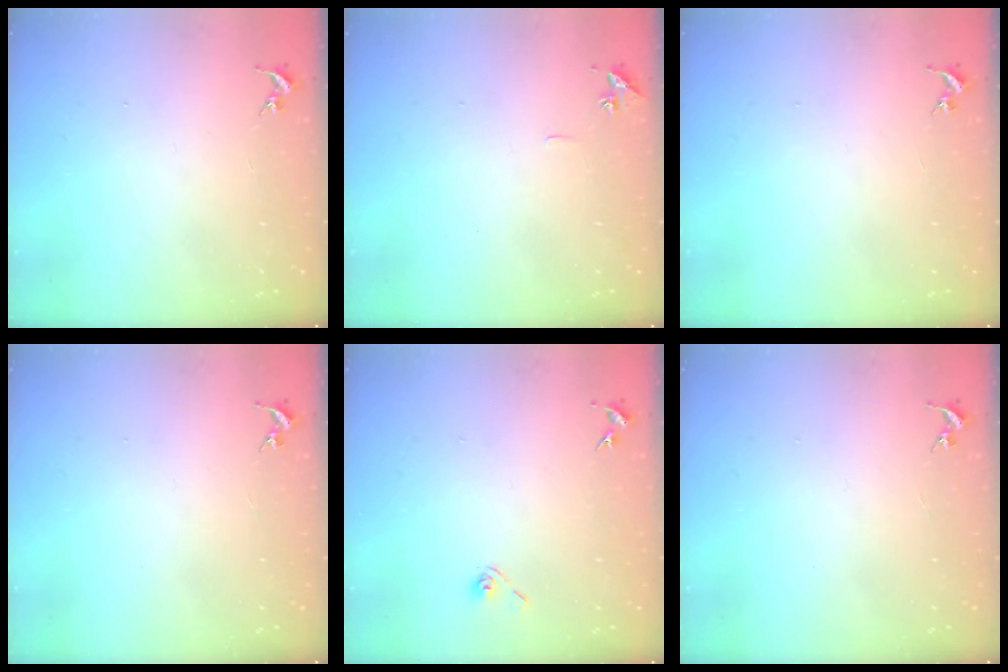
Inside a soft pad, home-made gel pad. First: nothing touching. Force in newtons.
{"total": 4.8, "press": 4.8, "slide": 0.5}
{"total": 0.0}
{"total": 0.0}
{"total": 4.3, "press": 3.9, "slide": 1.9}
{"total": 0.0}